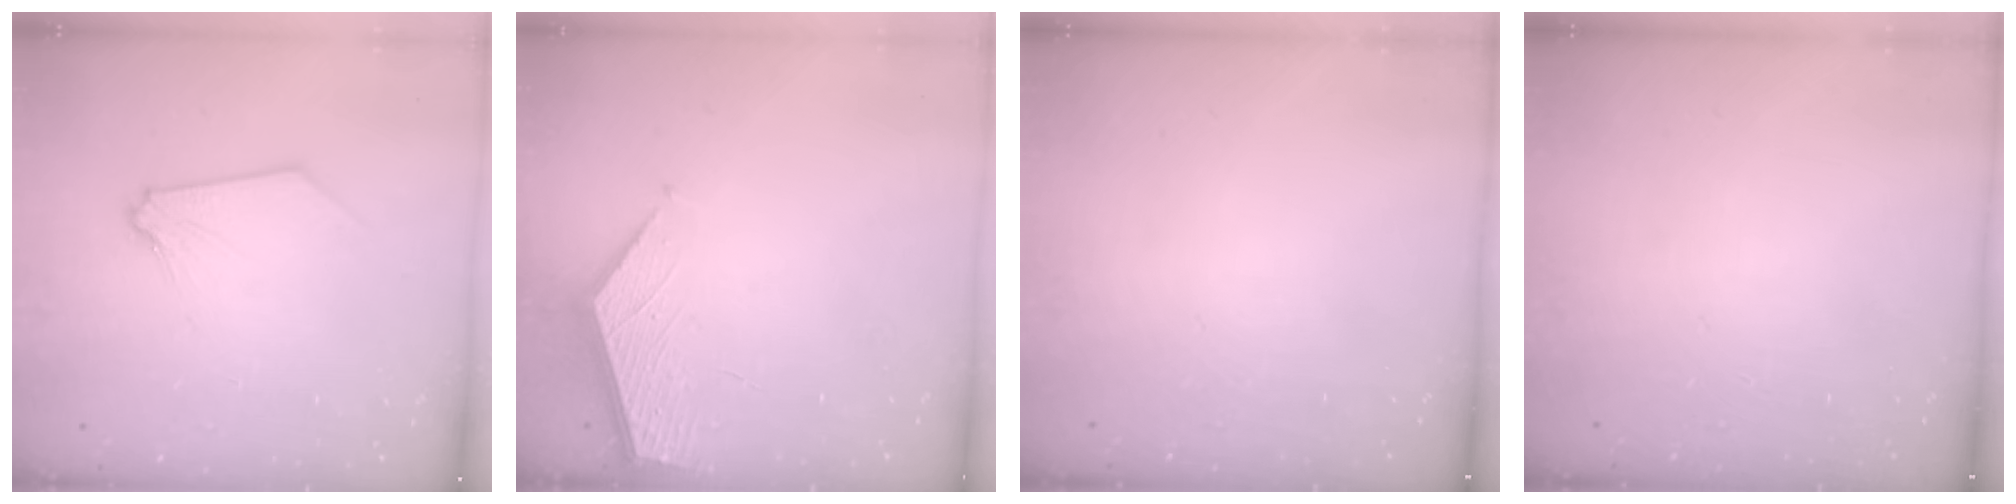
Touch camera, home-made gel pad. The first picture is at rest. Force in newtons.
{"total": 2.2, "press": 2.2, "slide": 0.2}
{"total": 0.0}
{"total": 0.0}